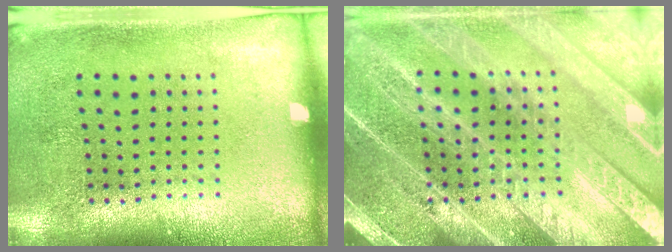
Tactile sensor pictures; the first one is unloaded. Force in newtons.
{"total": 5.9, "press": 5.8, "slide": 0.8}